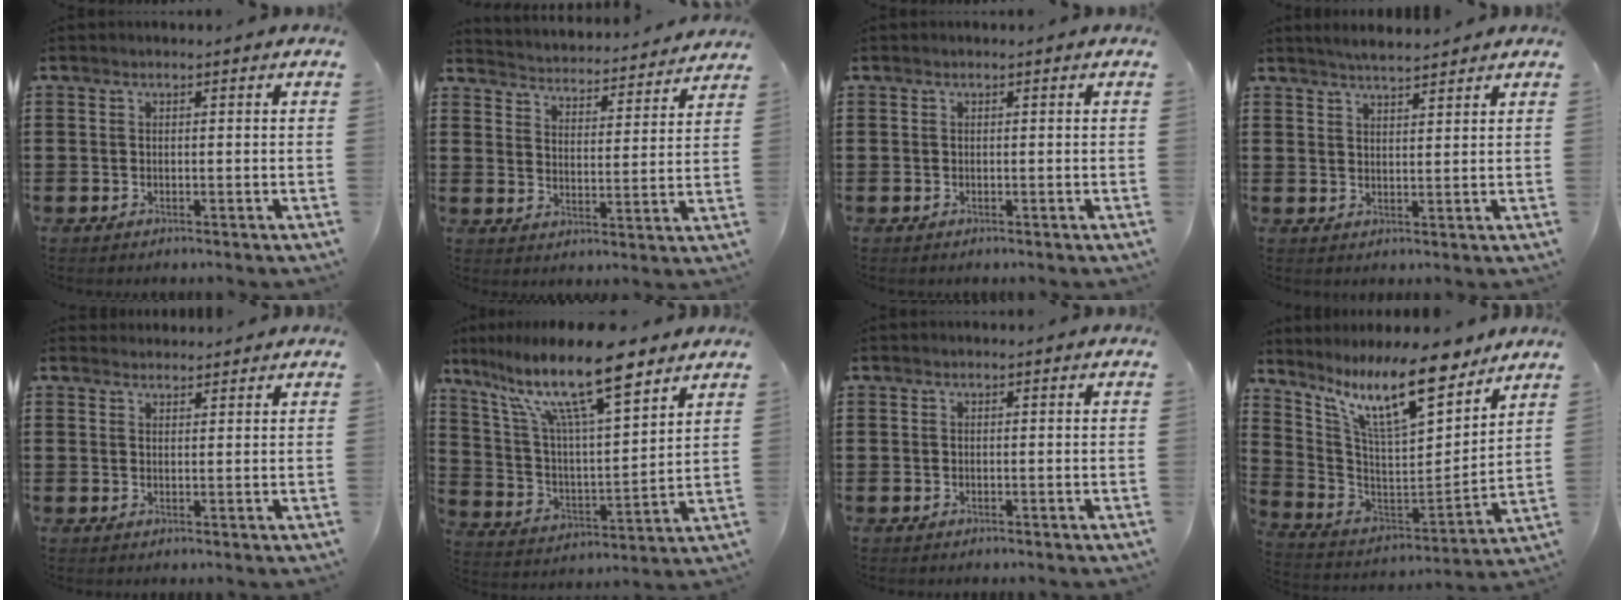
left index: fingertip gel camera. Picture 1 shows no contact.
{"total": 3.5, "force": [3.5, -0.2, -0.3], "torque": [-0.017, -0.037, 0.053]}
{"total": 0.0}
{"total": 3.1, "force": [3.0, 0.0, 0.8], "torque": [-0.023, -0.004, 0.055]}
{"total": 1.7, "force": [1.7, 0.4, 0.0], "torque": [-0.003, 0.002, 0.034]}
{"total": 15.7, "force": [10.9, 3.5, 10.8], "torque": [-0.220, -0.043, 0.183]}
{"total": 0.0}
{"total": 14.1, "force": [10.4, 3.2, 9.0], "torque": [-0.190, -0.054, 0.178]}